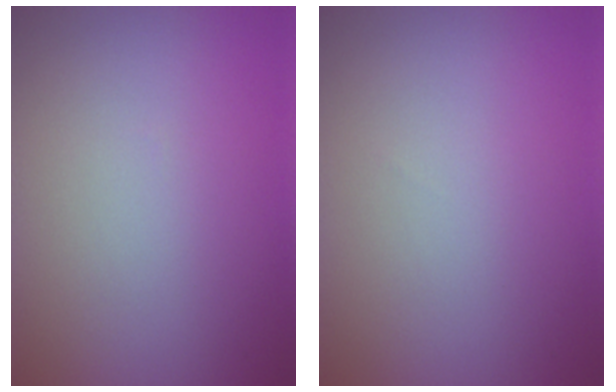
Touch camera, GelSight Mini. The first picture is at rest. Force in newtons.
{"total": 0.0}